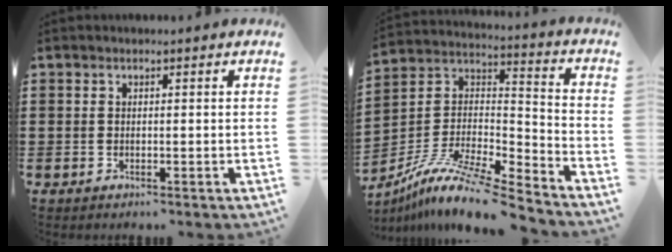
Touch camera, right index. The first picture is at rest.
{"total": 10.6, "force": [-8.6, 1.6, 5.9], "torque": [-0.123, 0.007, -0.175]}